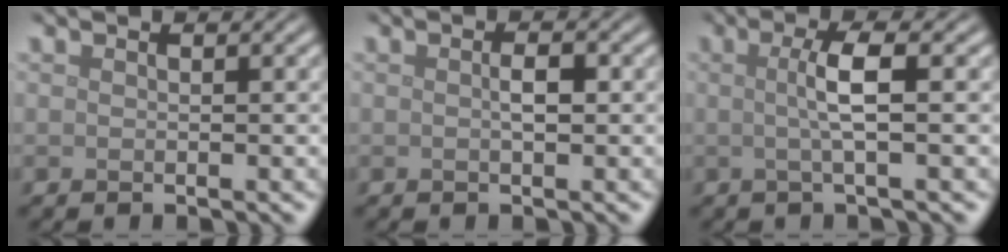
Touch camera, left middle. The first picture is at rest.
{"total": 1.3, "force": [0.0, 0.4, 1.2], "torque": [-0.022, 0.001, 0.001]}
{"total": 3.1, "force": [0.2, 0.5, 3.1], "torque": [-0.056, 0.004, -0.002]}